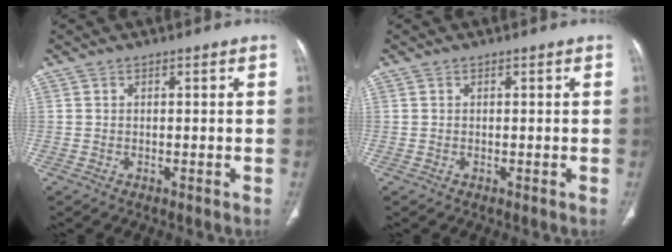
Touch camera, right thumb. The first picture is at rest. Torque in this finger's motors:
{"motor_torque": [0.33, 0.29, 0.07, -0.11, 0.00]}